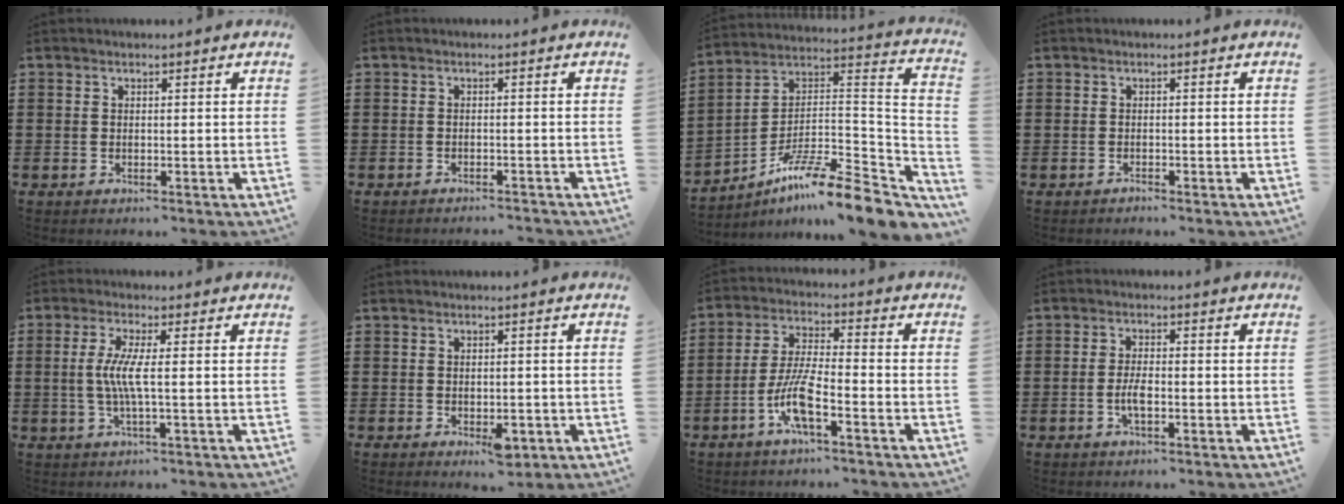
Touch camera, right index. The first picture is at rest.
{"total": 1.0, "force": [-1.0, 0.0, 0.1], "torque": [-0.005, 0.002, -0.021]}
{"total": 12.3, "force": [-9.4, 1.3, 7.7], "torque": [-0.124, 0.010, -0.178]}
{"total": 0.7, "force": [-0.7, 0.2, -0.1], "torque": [0.000, 0.003, -0.015]}
{"total": 4.8, "force": [-0.2, 0.0, 4.8], "torque": [-0.112, -0.014, -0.013]}
{"total": 2.6, "force": [-1.1, 1.3, 1.9], "torque": [-0.033, 0.002, -0.019]}
{"total": 7.7, "force": [-3.8, 1.2, 6.6], "torque": [-0.155, -0.012, -0.079]}
{"total": 2.9, "force": [-0.9, 0.9, 2.6], "torque": [-0.063, -0.002, -0.021]}